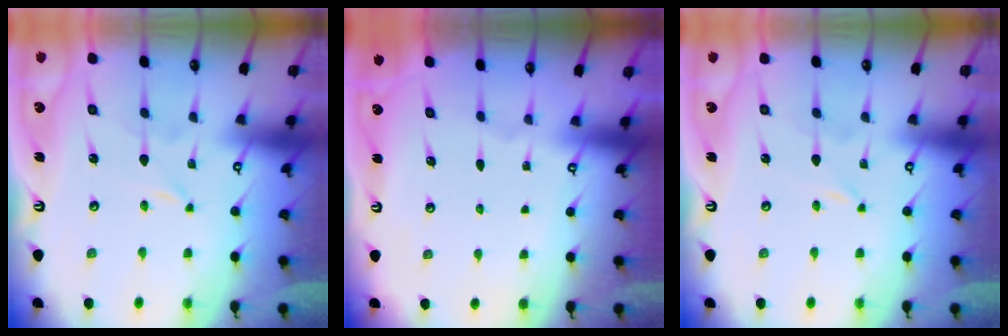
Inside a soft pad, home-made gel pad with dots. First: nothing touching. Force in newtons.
{"total": 0.0}
{"total": 0.0}